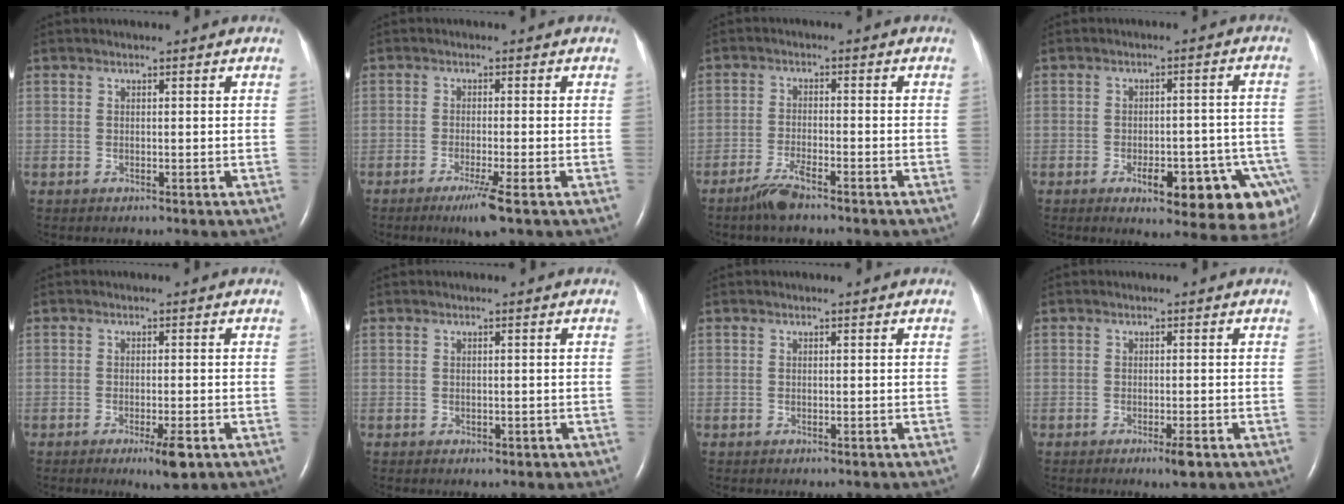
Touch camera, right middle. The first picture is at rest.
{"total": 3.9, "force": [-2.3, -0.6, 3.1], "torque": [-0.062, -0.015, -0.043]}
{"total": 4.2, "force": [-3.3, 0.4, 2.5], "torque": [-0.060, -0.006, -0.063]}
{"total": 15.4, "force": [-8.5, 5.2, 11.8], "torque": [-0.061, 0.027, -0.098]}
{"total": 4.3, "force": [-2.3, 0.3, 3.7], "torque": [-0.061, -0.011, -0.034]}
{"total": 0.9, "force": [-0.2, 0.7, 0.4], "torque": [-0.003, 0.001, 0.001]}
{"total": 0.0}
{"total": 2.0, "force": [-1.1, 0.1, 1.7], "torque": [-0.028, -0.004, -0.016]}